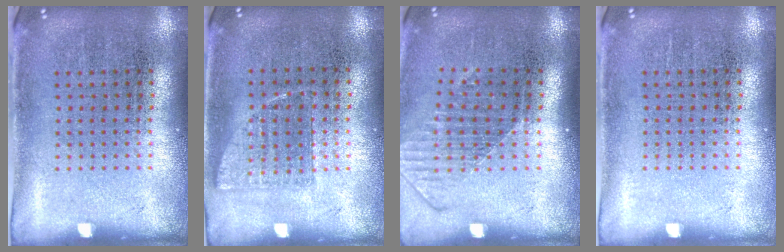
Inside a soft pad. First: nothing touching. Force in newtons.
{"total": 0.7, "press": 0.7, "slide": 0.3}
{"total": 1.6, "press": 1.2, "slide": 1.0}
{"total": 0.0}